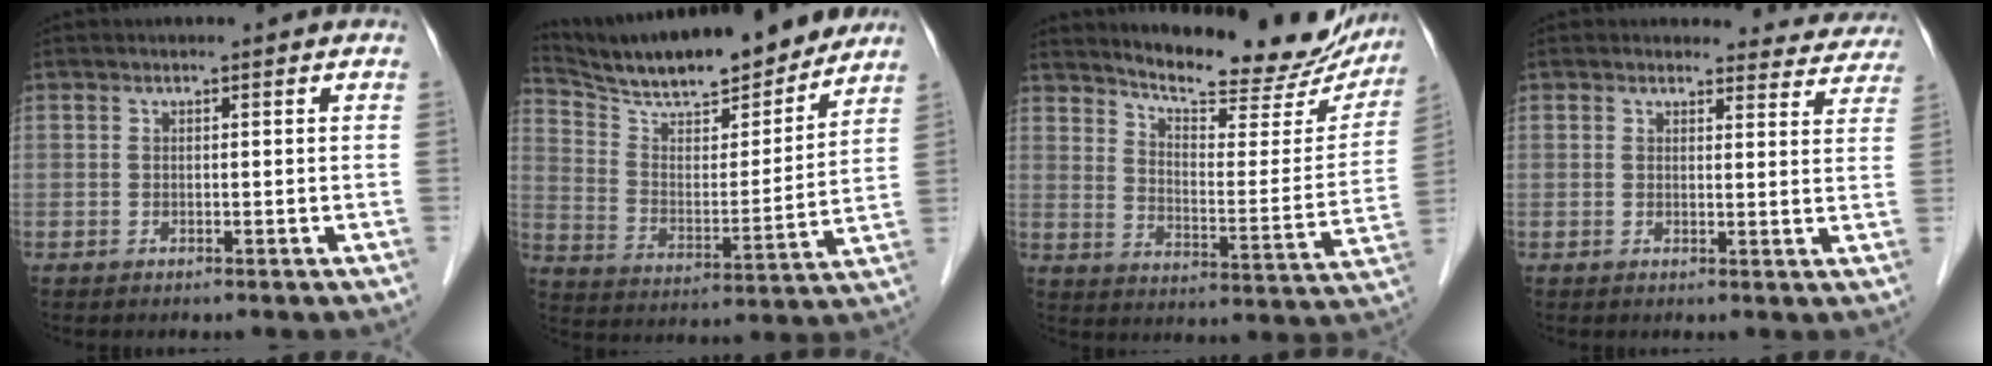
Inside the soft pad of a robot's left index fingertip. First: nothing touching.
{"total": 19.7, "force": [17.8, 3.1, 8.1], "torque": [-0.142, -0.006, 0.281]}
{"total": 20.9, "force": [18.9, 4.7, 7.5], "torque": [-0.098, -0.042, 0.244]}
{"total": 7.4, "force": [7.0, 2.4, -0.5], "torque": [0.038, -0.015, 0.050]}